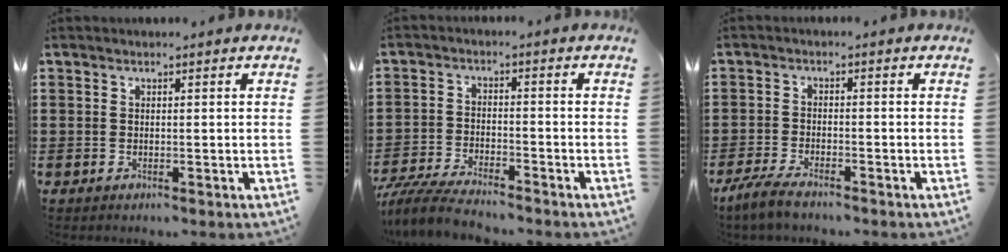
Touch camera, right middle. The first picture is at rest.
{"total": 5.5, "force": [-5.2, 0.5, 1.8], "torque": [-0.047, -0.004, -0.104]}
{"total": 3.5, "force": [-3.0, 0.6, 1.8], "torque": [-0.053, -0.007, -0.064]}